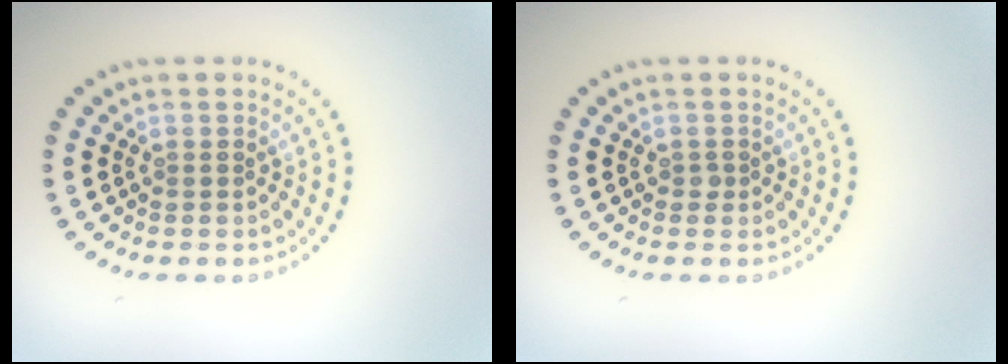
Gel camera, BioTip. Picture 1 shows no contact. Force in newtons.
{"total": 0.6, "press": 0.4, "slide": 0.4}